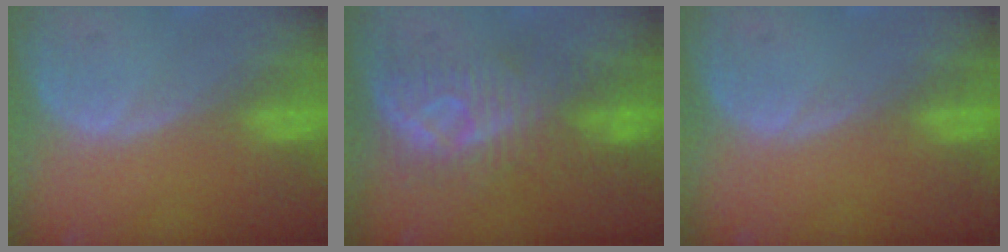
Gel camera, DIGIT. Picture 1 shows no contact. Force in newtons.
{"total": 8.0, "press": 7.9, "slide": 1.7}
{"total": 0.0}